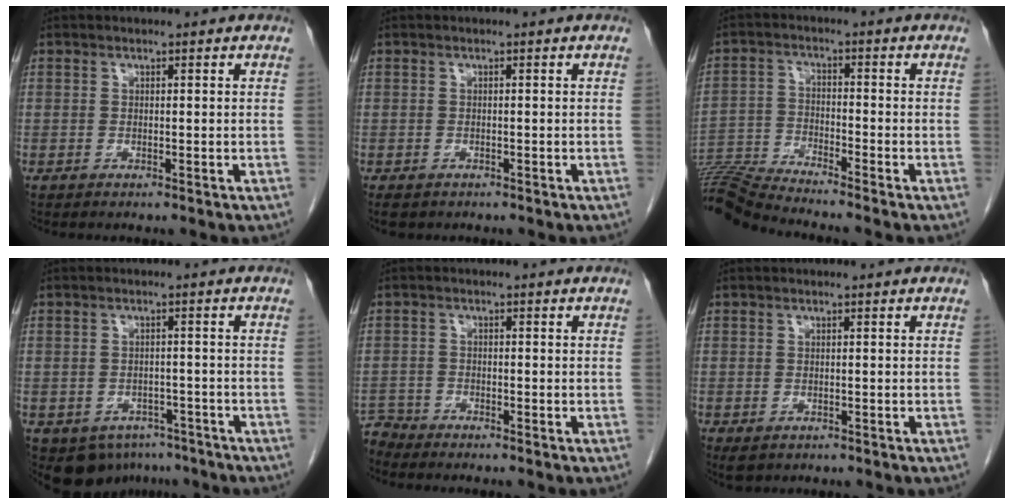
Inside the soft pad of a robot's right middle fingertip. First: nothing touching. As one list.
[{"total": 2.5, "force": [-1.9, 1.4, 0.9], "torque": [-0.011, -0.003, -0.023]}, {"total": 9.9, "force": [-9.4, -2.4, 1.9], "torque": [-0.033, -0.009, -0.177]}, {"total": 8.1, "force": [-5.5, 5.6, 1.9], "torque": [-0.023, 0.003, -0.067]}, {"total": 2.5, "force": [-2.3, -0.2, -0.9], "torque": [0.025, -0.013, -0.044]}, {"total": 1.7, "force": [-0.9, 1.2, 0.8], "torque": [-0.012, -0.002, -0.004]}]